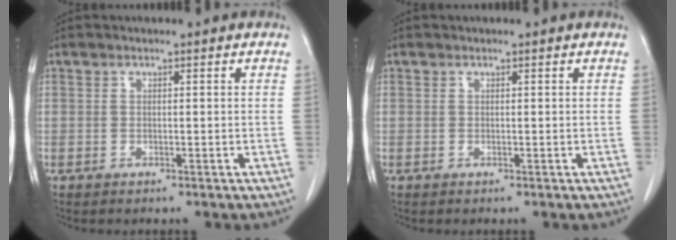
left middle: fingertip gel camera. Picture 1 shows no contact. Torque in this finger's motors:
{"motor_torque": [-0.24, 0.25, -0.04, 0.00]}